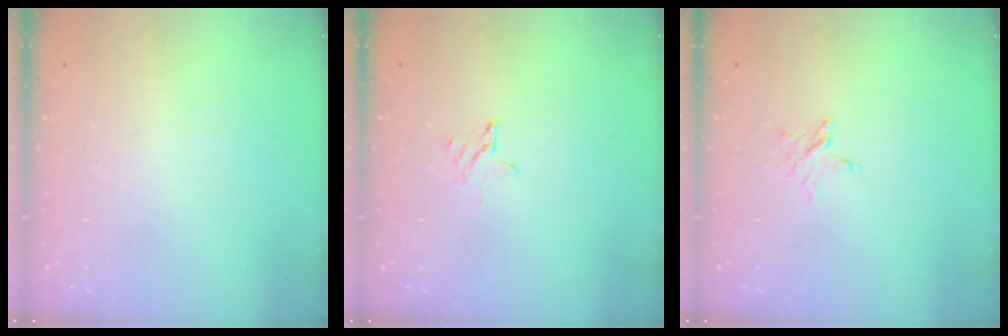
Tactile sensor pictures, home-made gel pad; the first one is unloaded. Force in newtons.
{"total": 2.5, "press": 2.5, "slide": 0.1}
{"total": 2.5, "press": 2.5, "slide": 0.2}